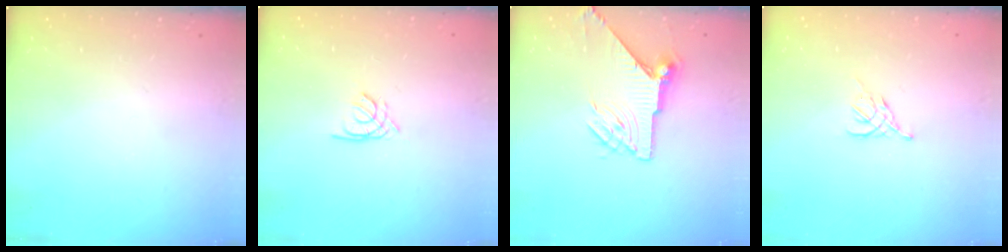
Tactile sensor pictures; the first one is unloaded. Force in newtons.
{"total": 1.4, "press": 1.4, "slide": 0.3}
{"total": 11.3, "press": 11.3, "slide": 0.9}
{"total": 4.7, "press": 4.6, "slide": 0.7}